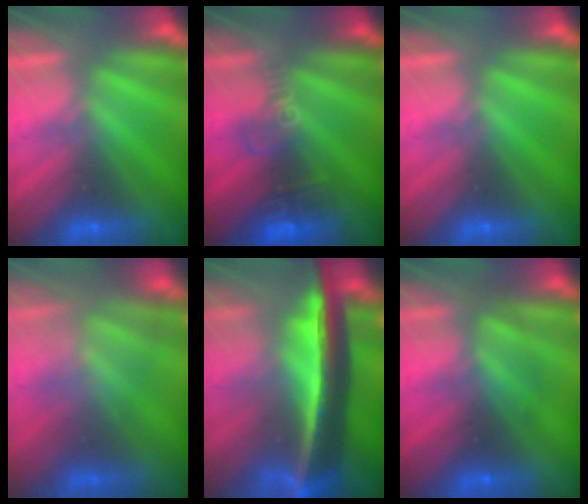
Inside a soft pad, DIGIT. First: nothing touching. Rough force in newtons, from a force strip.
{"total": 2.7}
{"total": 0.0}
{"total": 4.6}
{"total": 5.6}
{"total": 2.5}